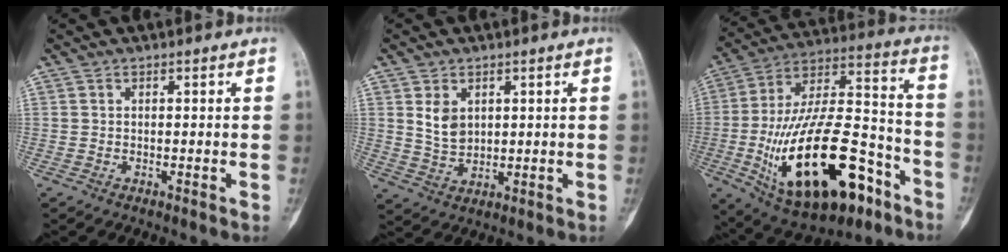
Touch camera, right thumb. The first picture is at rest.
{"total": 5.0, "force": [1.7, 3.6, 3.1], "torque": [-0.039, -0.014, 0.042]}
{"total": 30.1, "force": [-12.0, 13.7, 23.9], "torque": [-0.434, 0.058, -0.179]}